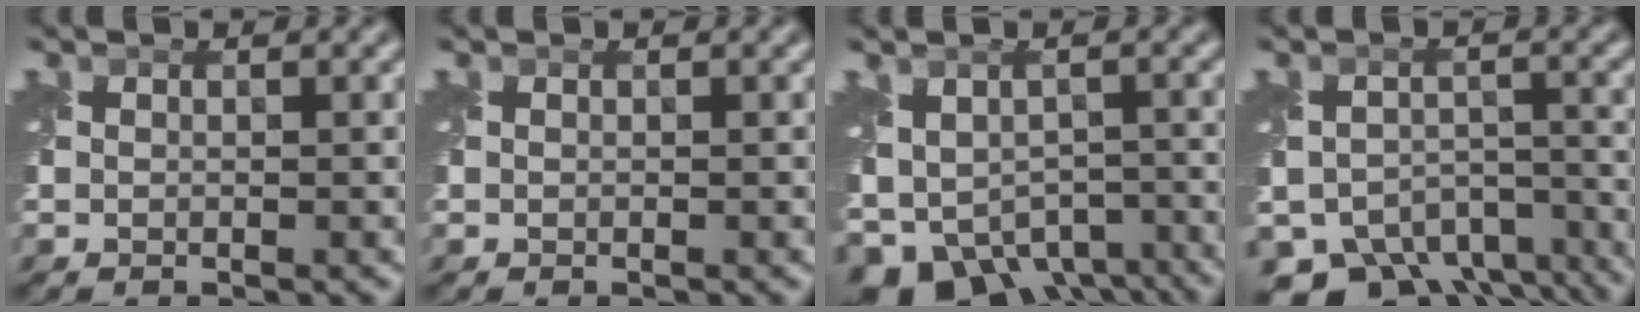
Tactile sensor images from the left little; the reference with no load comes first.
{"total": 0.0}
{"total": 9.1, "force": [-5.1, 5.8, 4.8], "torque": [-0.093, -0.022, -0.069]}
{"total": 11.7, "force": [-9.4, 5.8, 3.7], "torque": [-0.047, -0.015, -0.120]}